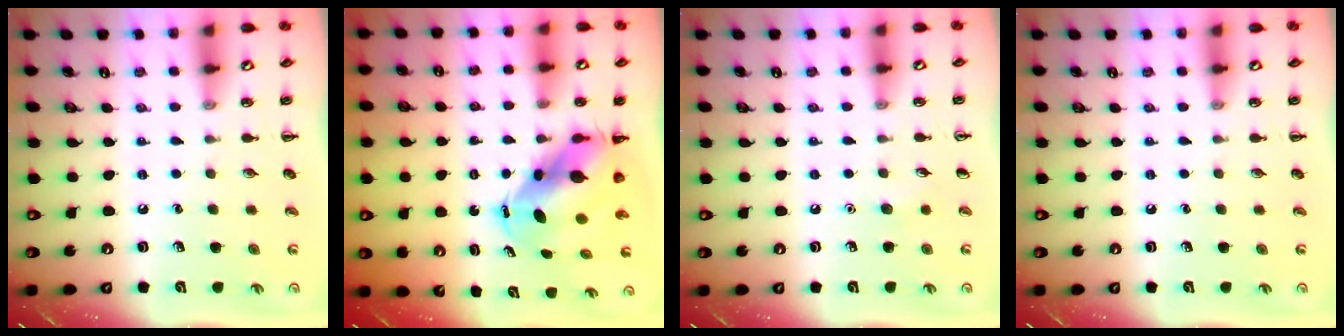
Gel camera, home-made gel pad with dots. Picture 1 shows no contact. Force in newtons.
{"total": 8.0, "press": 7.7, "slide": 2.1}
{"total": 3.4, "press": 3.3, "slide": 1.0}
{"total": 0.0}